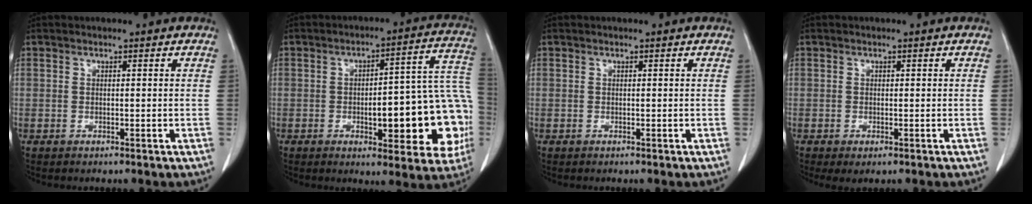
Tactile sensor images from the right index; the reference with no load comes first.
{"total": 19.4, "force": [-4.0, 5.3, 18.2], "torque": [-0.155, 0.046, -0.034]}
{"total": 0.0}
{"total": 2.1, "force": [-1.0, 0.8, 1.6], "torque": [-0.022, -0.004, -0.011]}